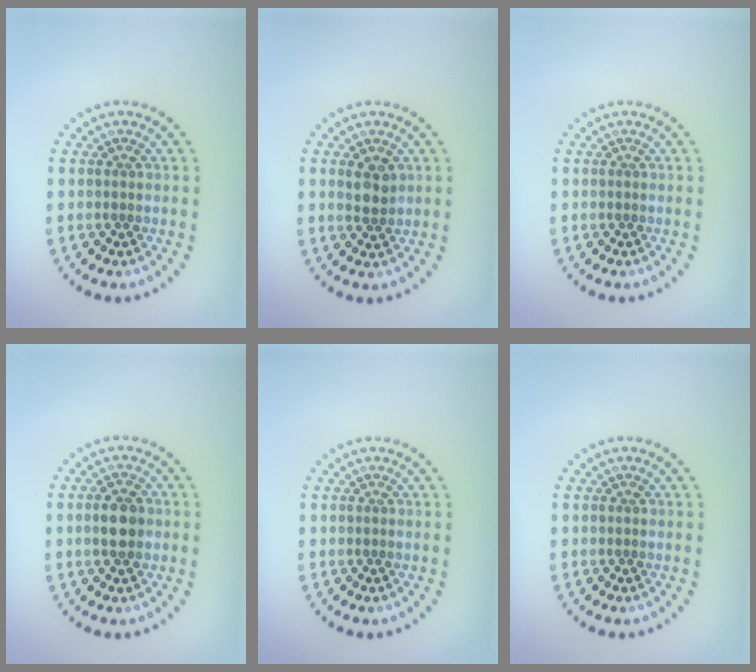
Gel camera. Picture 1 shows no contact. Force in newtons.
{"total": 2.0, "press": 1.9, "slide": 0.7}
{"total": 0.0}
{"total": 2.8, "press": 2.8, "slide": 0.1}
{"total": 0.0}
{"total": 0.0}